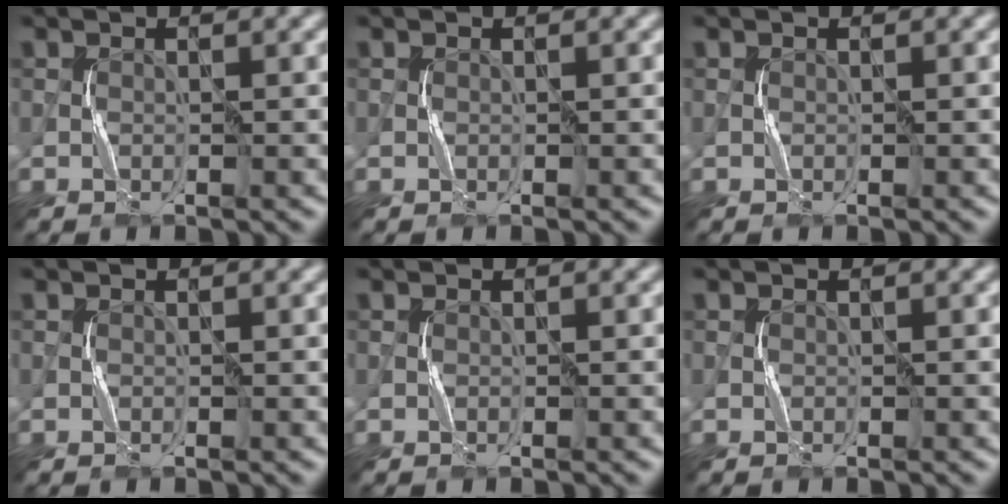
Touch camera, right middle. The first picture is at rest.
{"total": 0.0}
{"total": 0.0}
{"total": 0.0}
{"total": 0.0}
{"total": 0.0}